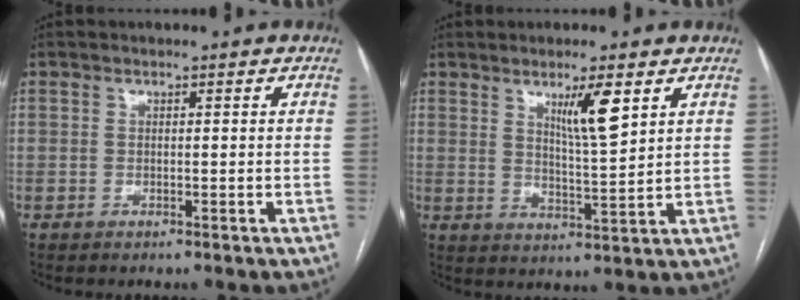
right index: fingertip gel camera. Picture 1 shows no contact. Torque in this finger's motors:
{"motor_torque": [0.28, 0.20, 0.13, 0.08]}